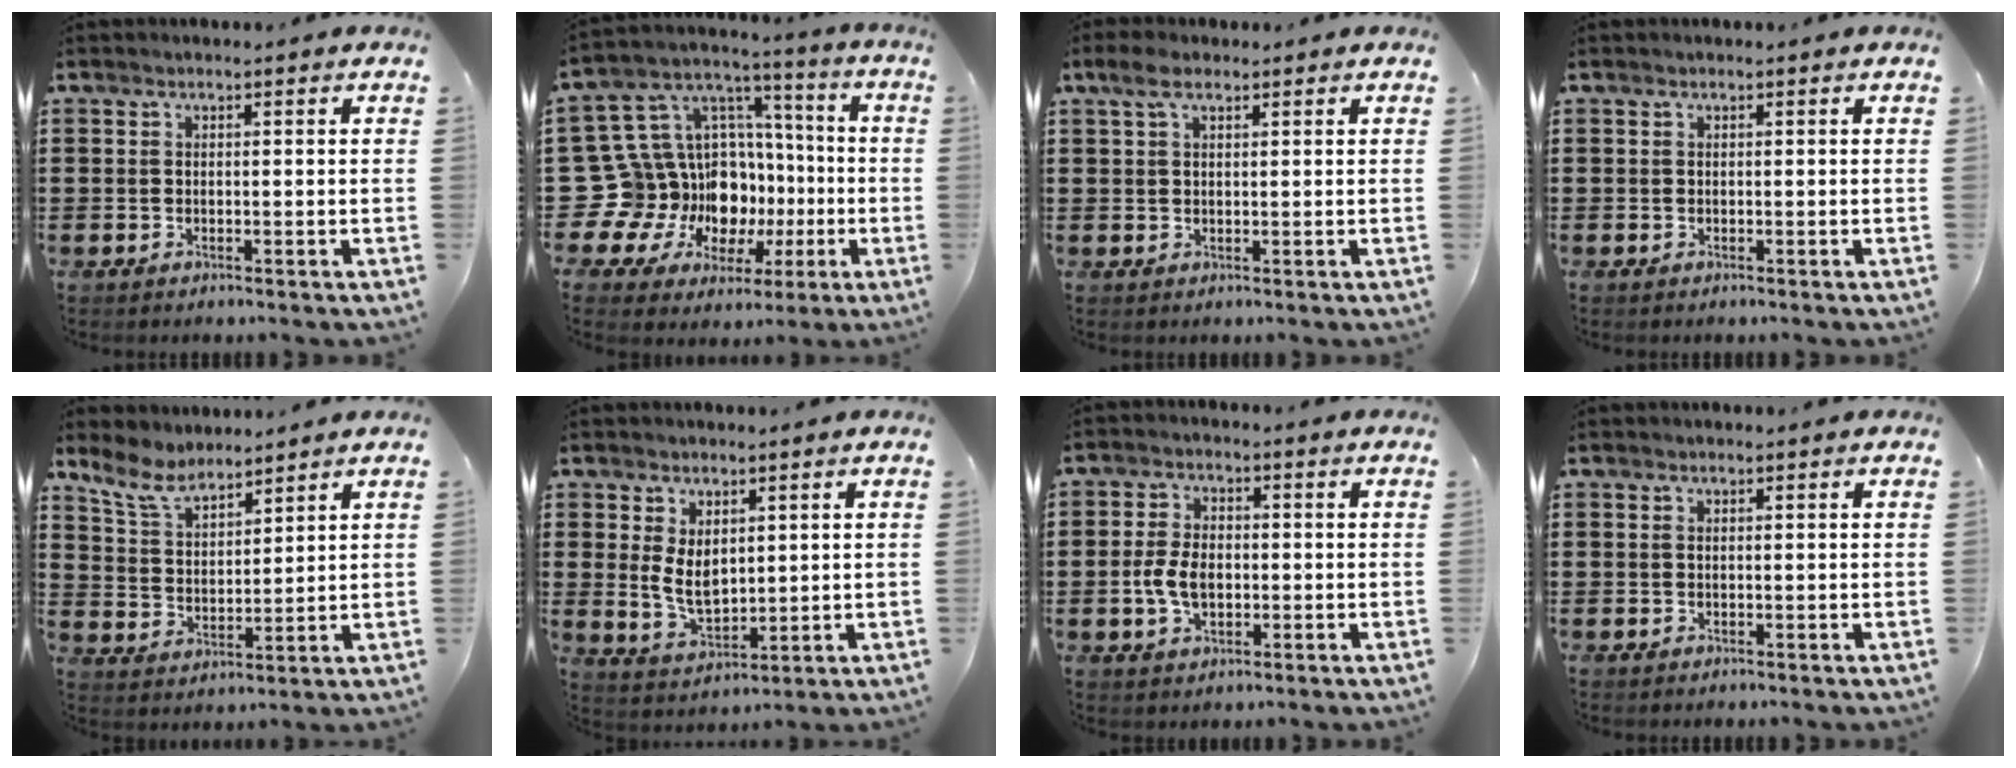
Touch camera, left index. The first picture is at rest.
{"total": 16.5, "force": [-4.7, 14.8, 5.8], "torque": [-0.144, -0.028, -0.036]}
{"total": 3.3, "force": [1.7, 1.5, 2.4], "torque": [-0.052, 0.006, 0.030]}
{"total": 0.0}
{"total": 6.8, "force": [5.9, 2.1, 2.5], "torque": [-0.074, -0.019, 0.110]}
{"total": 5.5, "force": [1.5, 3.3, 4.2], "torque": [-0.078, -0.004, 0.024]}
{"total": 5.5, "force": [-0.8, 3.4, 4.3], "torque": [-0.100, 0.000, -0.019]}
{"total": 0.0}